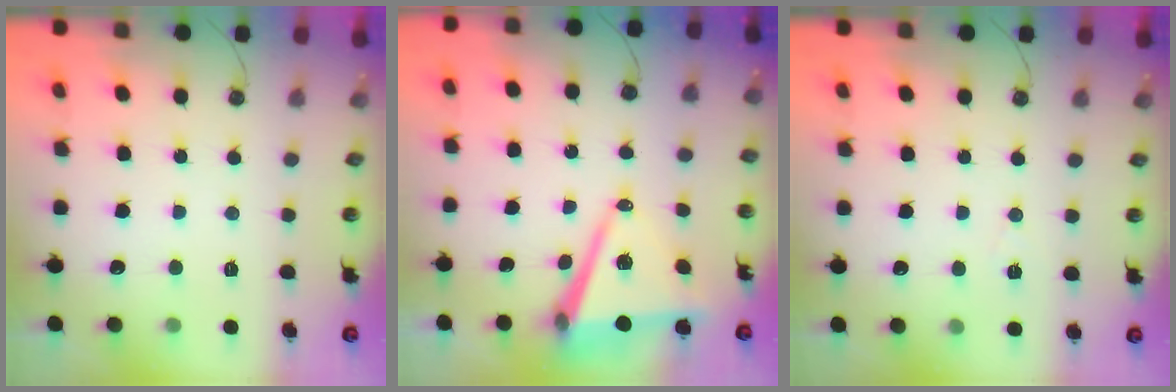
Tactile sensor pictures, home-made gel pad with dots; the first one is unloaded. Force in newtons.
{"total": 11.2, "press": 10.4, "slide": 4.0}
{"total": 5.3, "press": 3.0, "slide": 4.4}